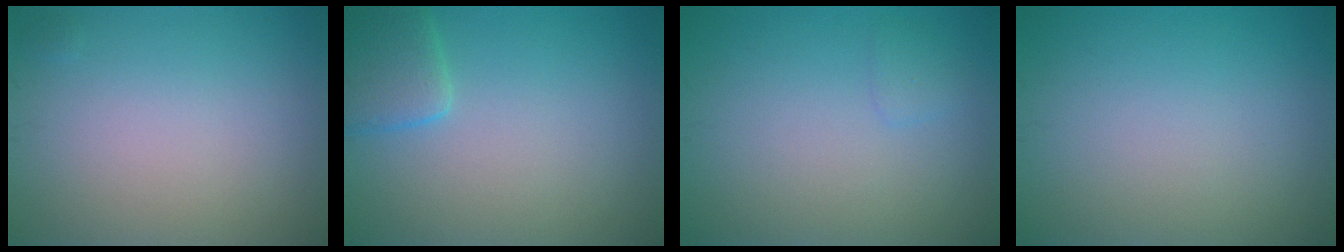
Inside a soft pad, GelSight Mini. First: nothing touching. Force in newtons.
{"total": 2.8, "press": 2.8, "slide": 0.2}
{"total": 0.9, "press": 0.8, "slide": 0.1}
{"total": 0.0}